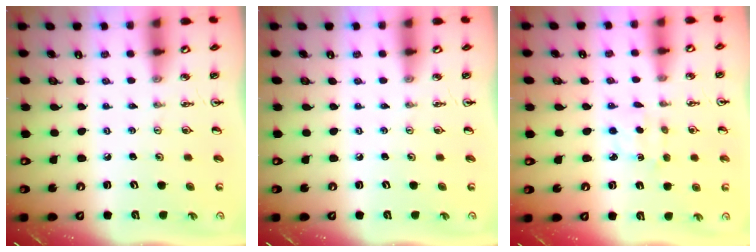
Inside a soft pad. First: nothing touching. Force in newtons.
{"total": 0.0}
{"total": 3.0, "press": 3.0, "slide": 0.4}